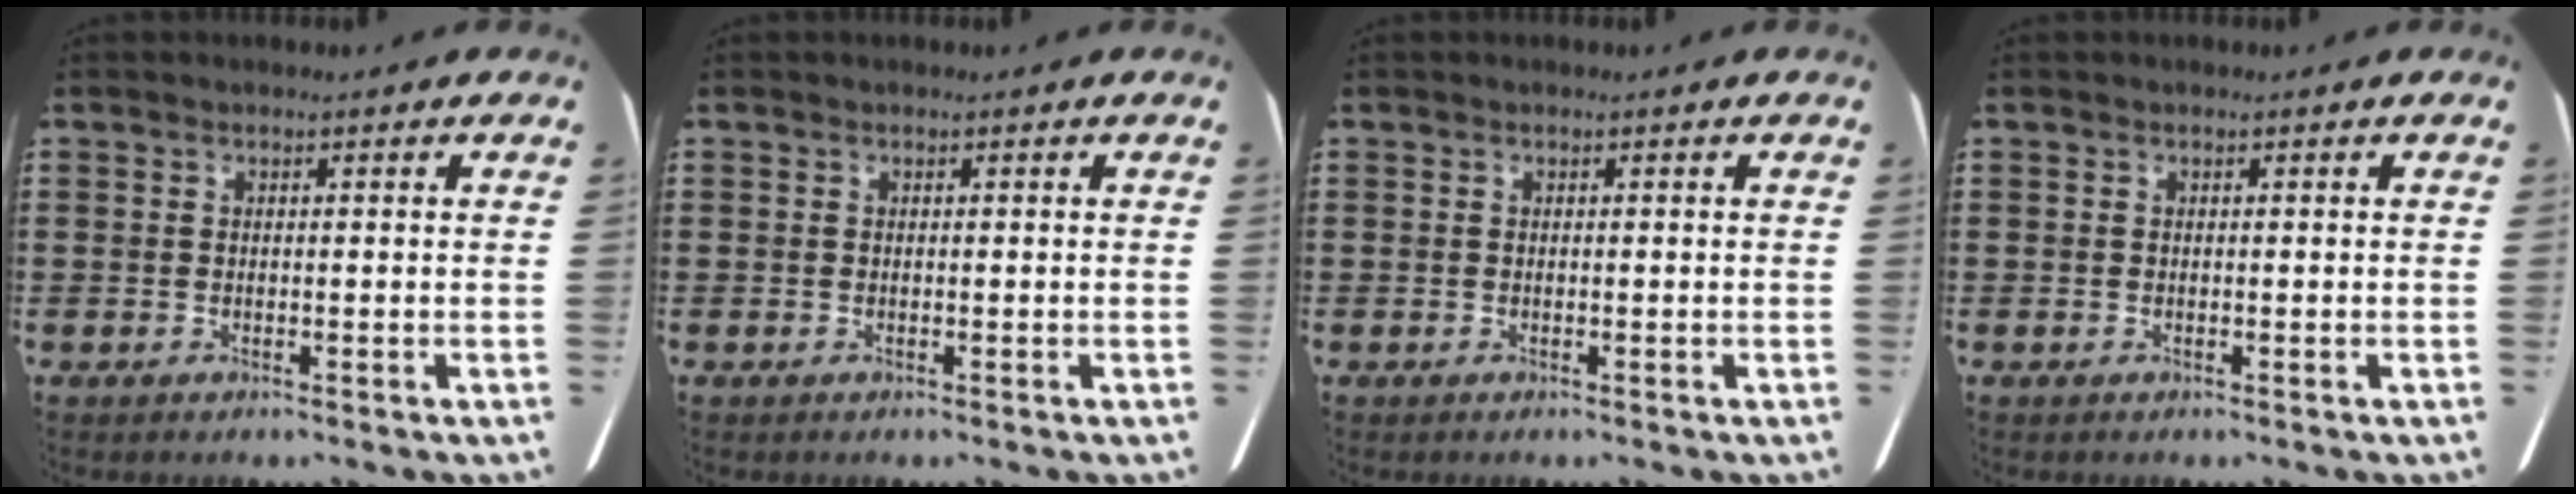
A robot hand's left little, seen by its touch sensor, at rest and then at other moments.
{"total": 0.0}
{"total": 0.0}
{"total": 0.0}